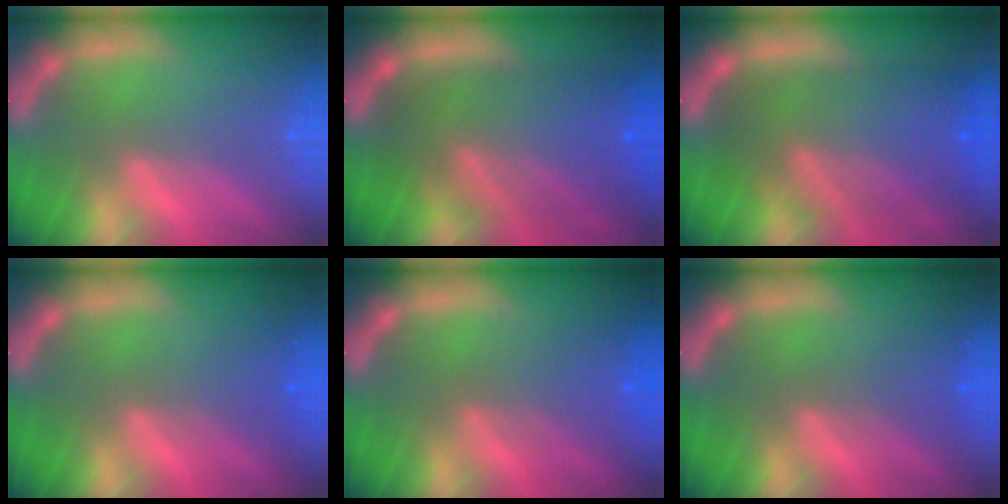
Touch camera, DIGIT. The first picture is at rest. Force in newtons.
{"total": 10.0}
{"total": 9.5}
{"total": 2.0}
{"total": 3.0}
{"total": 2.0}